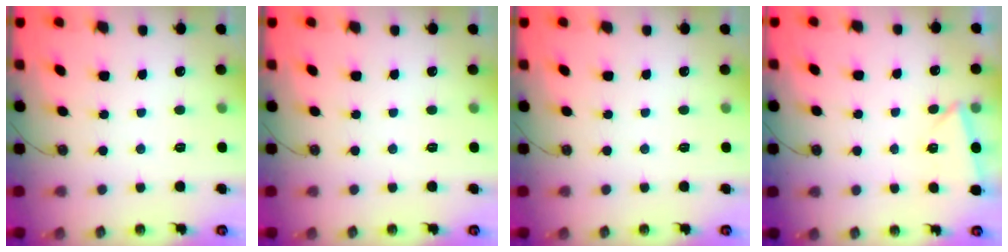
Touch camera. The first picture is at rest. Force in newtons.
{"total": 0.0}
{"total": 0.0}
{"total": 2.7, "press": 2.5, "slide": 1.1}